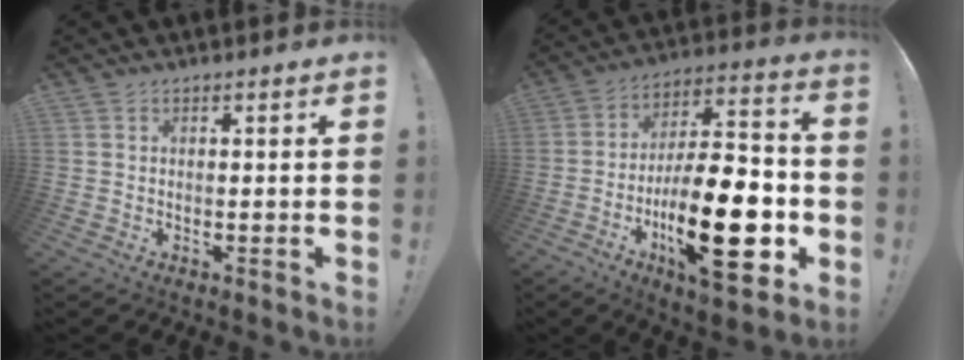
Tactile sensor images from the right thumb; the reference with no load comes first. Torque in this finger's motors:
{"motor_torque": [2.32, 2.69, 1.53, -1.24, 0.19]}